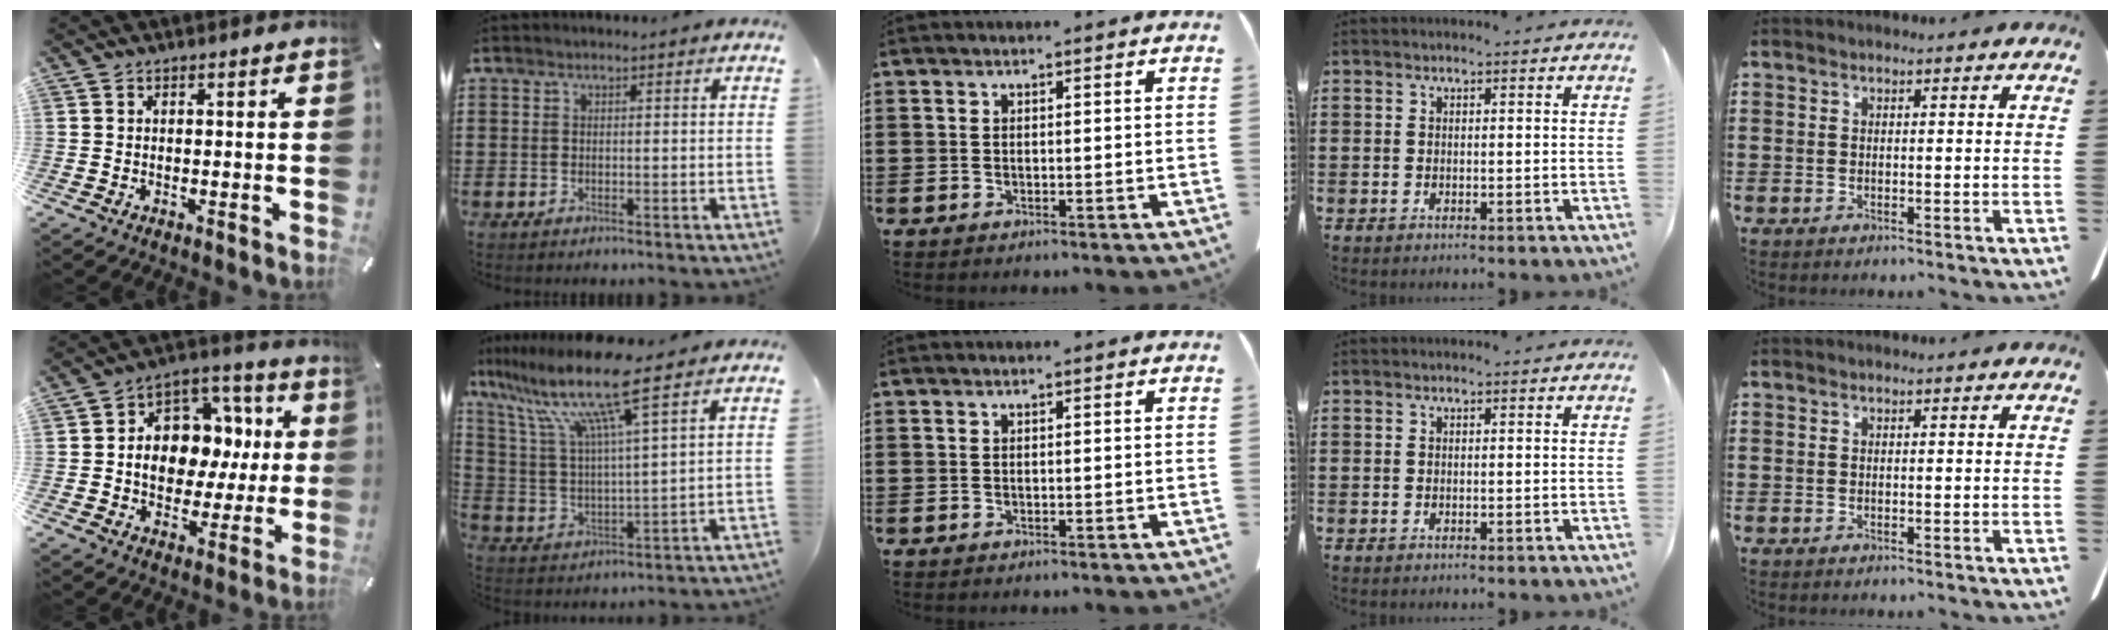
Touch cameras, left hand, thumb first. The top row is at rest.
{"thumb": {"total": 12.5, "force": [0.0, 10.7, 6.6], "torque": [-0.104, -0.006, 0.009]}, "index": {"total": 11.7, "force": [8.7, 0.1, 7.9], "torque": [-0.183, -0.046, 0.139]}}